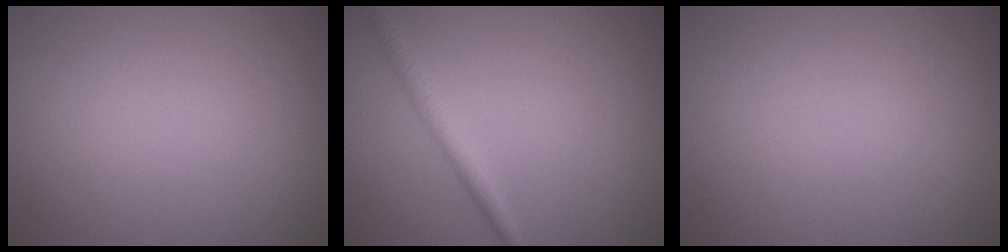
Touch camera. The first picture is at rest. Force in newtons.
{"total": 1.9, "press": 1.9, "slide": 0.1}
{"total": 0.0}